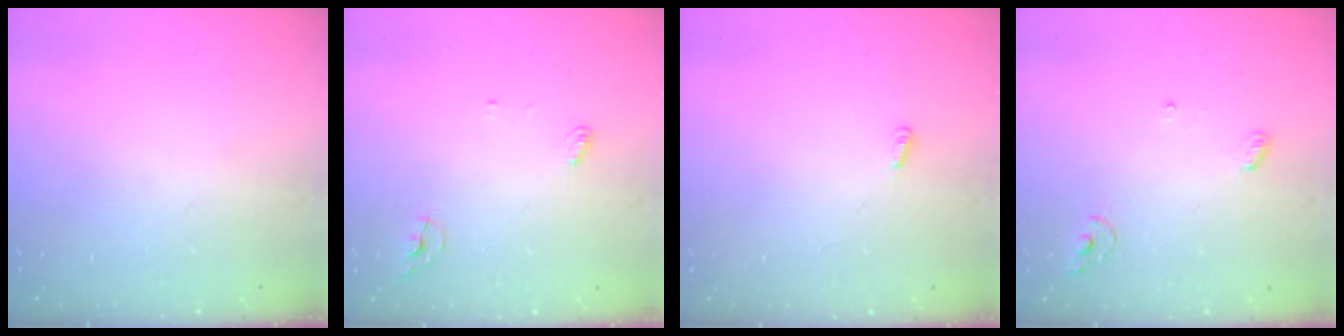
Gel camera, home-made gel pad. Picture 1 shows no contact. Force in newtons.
{"total": 3.8, "press": 3.8, "slide": 0.3}
{"total": 2.7, "press": 2.6, "slide": 0.9}
{"total": 3.8, "press": 3.8, "slide": 0.2}